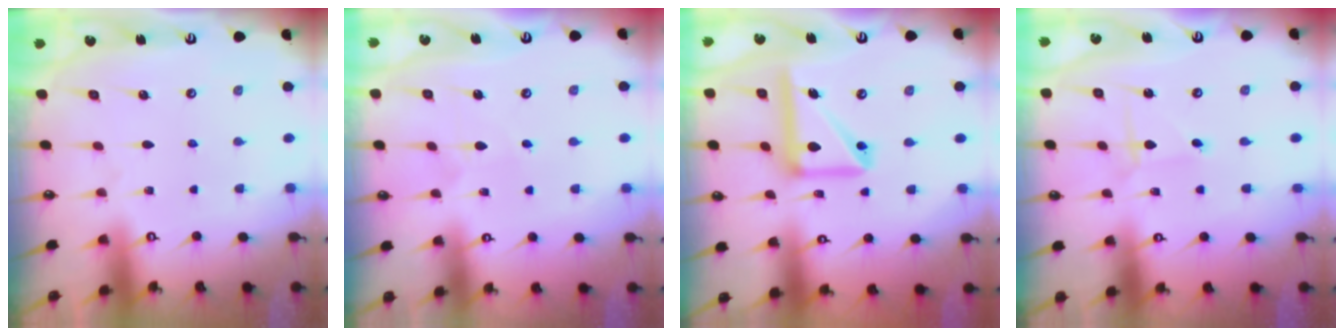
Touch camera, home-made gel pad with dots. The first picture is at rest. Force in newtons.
{"total": 3.8, "press": 3.8, "slide": 0.4}
{"total": 14.8, "press": 14.6, "slide": 2.4}
{"total": 2.2, "press": 2.2, "slide": 0.2}